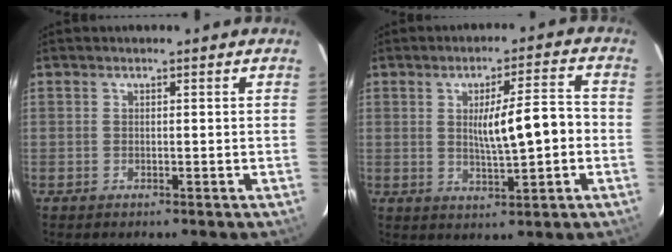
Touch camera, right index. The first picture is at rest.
{"total": 8.4, "force": [-0.3, 1.2, 8.3], "torque": [-0.131, 0.013, 0.001]}